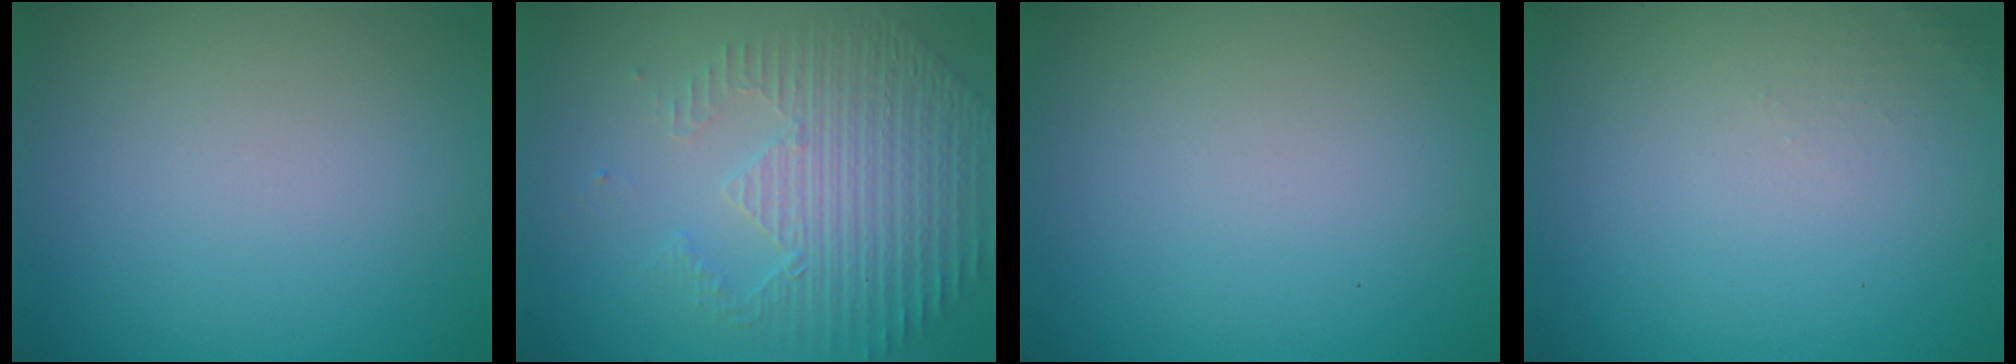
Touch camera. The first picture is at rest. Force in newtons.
{"total": 4.8, "press": 3.5, "slide": 3.3}
{"total": 0.0}
{"total": 0.7, "press": 0.6, "slide": 0.1}